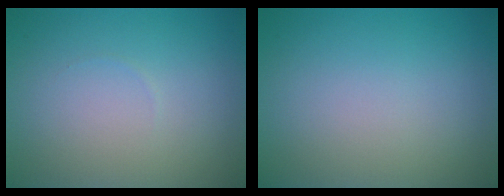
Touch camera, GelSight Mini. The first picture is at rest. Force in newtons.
{"total": 0.0}